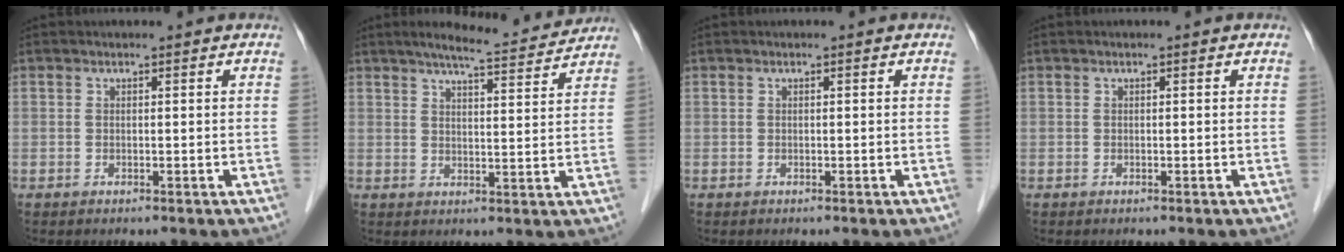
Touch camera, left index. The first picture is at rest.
{"total": 8.8, "force": [8.2, 0.5, 3.3], "torque": [-0.054, 0.004, 0.109]}
{"total": 0.0}
{"total": 0.0}